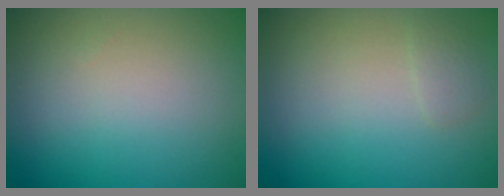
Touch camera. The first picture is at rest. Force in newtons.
{"total": 0.9, "press": 0.9, "slide": 0.0}